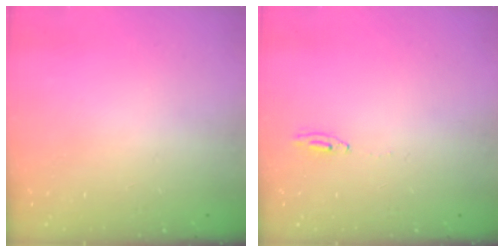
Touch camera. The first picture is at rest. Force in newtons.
{"total": 2.9, "press": 2.8, "slide": 0.2}